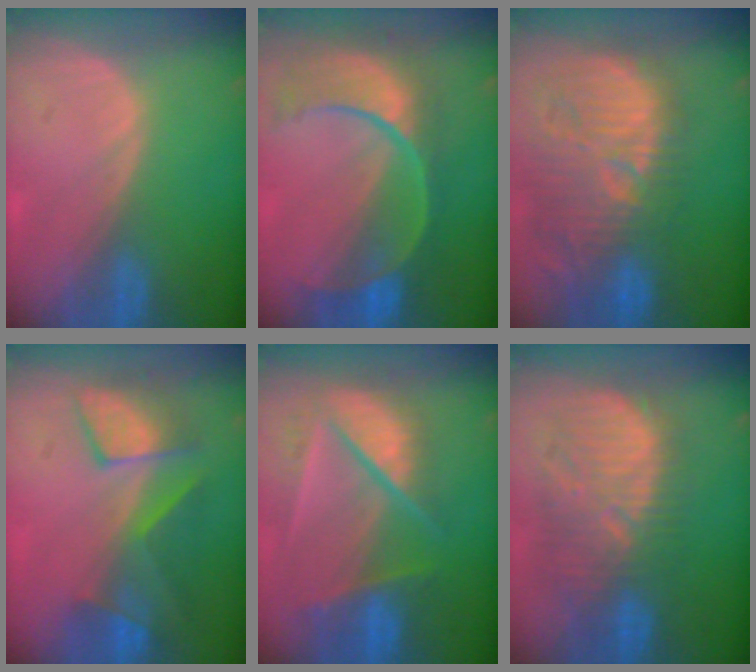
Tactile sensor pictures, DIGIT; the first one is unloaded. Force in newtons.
{"total": 11.1, "press": 9.4, "slide": 5.9}
{"total": 13.9, "press": 12.7, "slide": 5.5}
{"total": 8.0, "press": 7.8, "slide": 1.8}
{"total": 9.8, "press": 8.3, "slide": 5.2}
{"total": 11.3, "press": 10.9, "slide": 3.1}